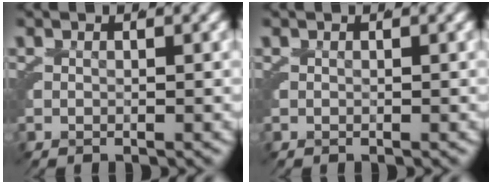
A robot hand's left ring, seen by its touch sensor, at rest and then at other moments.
{"total": 0.0}